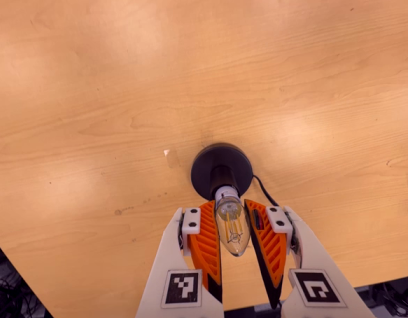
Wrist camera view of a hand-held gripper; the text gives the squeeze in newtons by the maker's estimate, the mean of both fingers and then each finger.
{"total": 12.1, "left": 11.6, "right": 12.5}